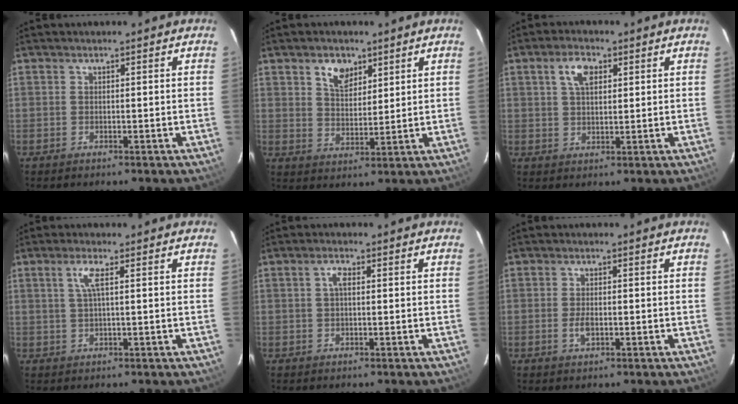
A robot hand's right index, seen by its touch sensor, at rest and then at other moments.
{"total": 5.7, "force": [3.3, 3.5, 3.0], "torque": [-0.045, 0.005, 0.063]}
{"total": 5.0, "force": [2.0, 2.7, 3.8], "torque": [-0.068, 0.012, 0.037]}
{"total": 2.9, "force": [0.8, -0.1, 2.8], "torque": [-0.057, 0.002, 0.016]}
{"total": 1.9, "force": [0.3, 0.8, 1.7], "torque": [-0.036, 0.008, 0.004]}
{"total": 2.3, "force": [-0.7, 1.2, 1.8], "torque": [-0.037, -0.002, -0.012]}